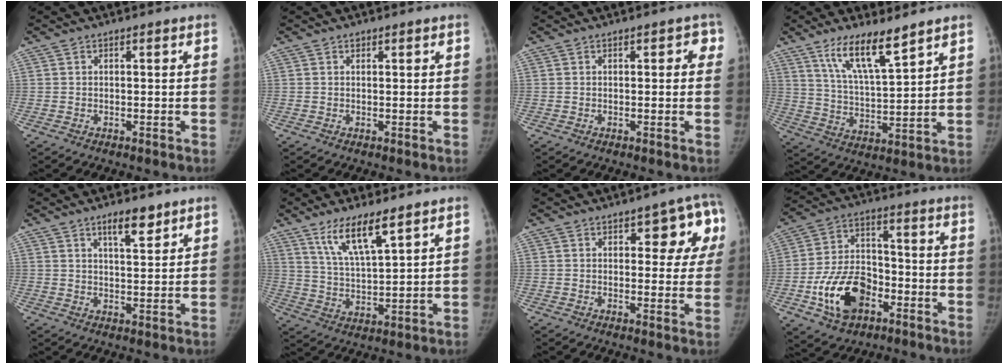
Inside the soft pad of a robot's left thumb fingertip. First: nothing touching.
{"total": 0.8, "force": [0.5, 0.5, 0.3], "torque": [0.002, -0.002, 0.006]}
{"total": 2.3, "force": [0.7, 1.3, 1.8], "torque": [0.003, 0.004, 0.000]}
{"total": 10.7, "force": [7.4, 2.3, 7.4], "torque": [-0.126, -0.049, 0.146]}
{"total": 5.3, "force": [3.6, 1.8, 3.5], "torque": [-0.041, -0.025, 0.058]}
{"total": 9.5, "force": [6.2, 2.1, 6.9], "torque": [-0.121, -0.036, 0.124]}
{"total": 9.7, "force": [3.5, 4.6, 7.8], "torque": [-0.042, -0.003, 0.033]}
{"total": 14.7, "force": [-6.0, 9.5, 9.5], "torque": [-0.150, 0.032, -0.102]}